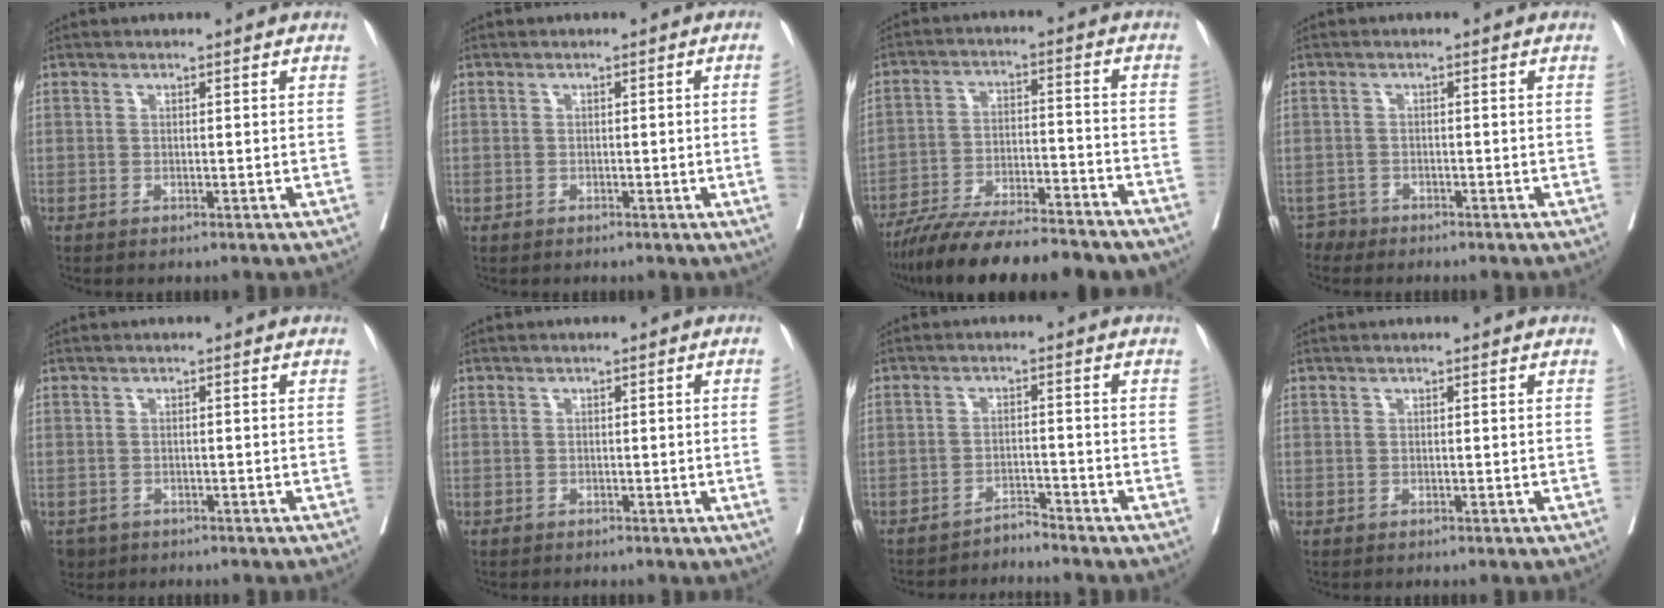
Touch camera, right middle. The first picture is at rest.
{"total": 2.7, "force": [-0.4, -0.9, 2.5], "torque": [-0.034, 0.000, -0.003]}
{"total": 17.9, "force": [-15.4, 2.6, 8.6], "torque": [-0.140, -0.007, -0.244]}
{"total": 1.4, "force": [-1.2, 0.5, -0.6], "torque": [0.012, 0.001, -0.024]}
{"total": 2.9, "force": [-1.7, 2.2, 0.5], "torque": [-0.004, 0.001, -0.027]}
{"total": 1.9, "force": [-0.3, -0.7, 1.8], "torque": [-0.022, -0.001, -0.003]}
{"total": 2.4, "force": [-2.2, -0.5, -0.6], "torque": [0.018, -0.008, -0.034]}
{"total": 0.0}